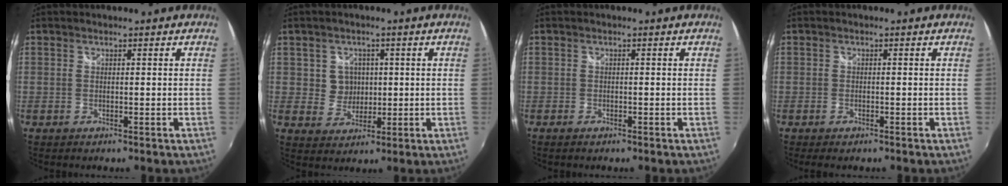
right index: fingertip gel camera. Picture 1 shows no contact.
{"total": 4.8, "force": [0.7, 4.6, 0.9], "torque": [-0.018, 0.013, 0.021]}
{"total": 1.1, "force": [-0.8, 0.5, 0.5], "torque": [-0.012, -0.001, -0.013]}
{"total": 1.6, "force": [-1.2, 0.7, 0.8], "torque": [-0.018, -0.005, -0.021]}